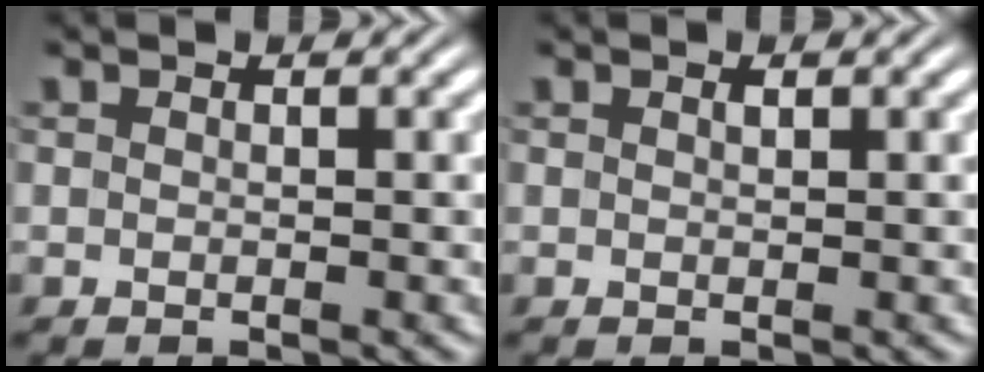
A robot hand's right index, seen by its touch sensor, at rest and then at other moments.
{"total": 0.0}